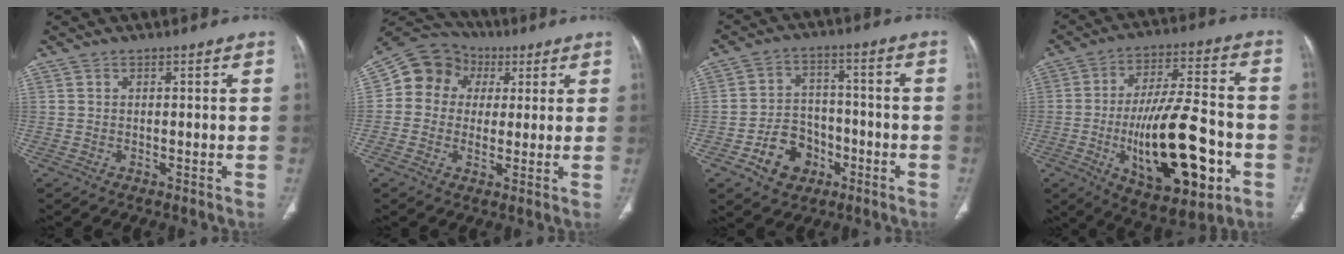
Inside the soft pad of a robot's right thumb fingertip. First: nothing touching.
{"total": 11.1, "force": [2.3, 9.7, 4.9], "torque": [-0.068, 0.018, 0.028]}
{"total": 9.7, "force": [-4.4, 7.6, 4.1], "torque": [-0.031, 0.038, -0.070]}
{"total": 23.3, "force": [-6.6, 9.2, 20.4], "torque": [-0.321, 0.025, -0.091]}